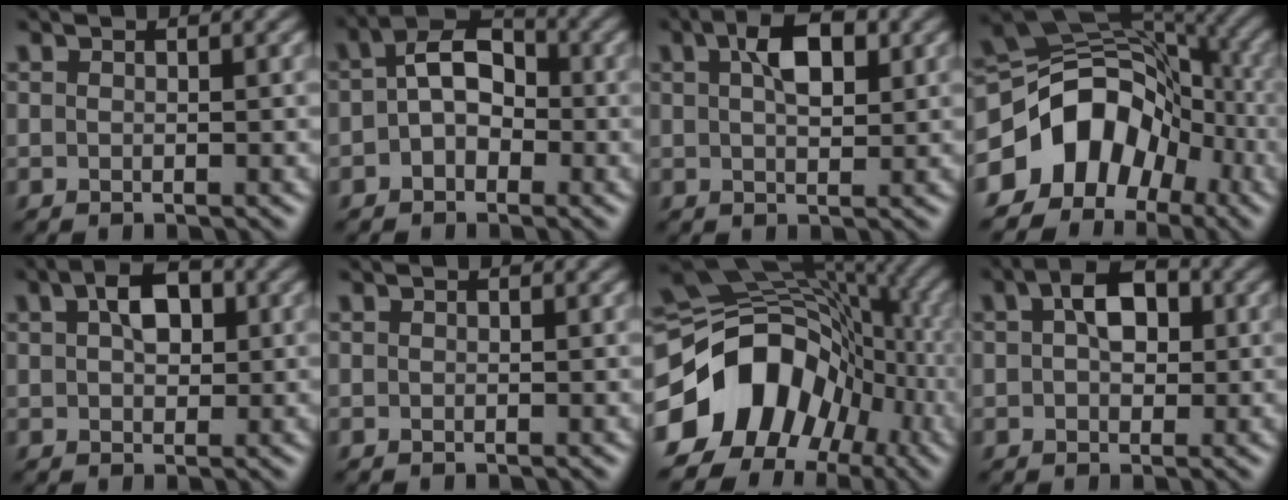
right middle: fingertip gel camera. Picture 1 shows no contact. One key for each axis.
{"total": 4.5, "fx": -0.2, "fy": 3.1, "fz": 3.2, "tx": -0.047, "ty": 0.009, "tz": -0.013}
{"total": 4.5, "fx": 1.5, "fy": 2.2, "fz": 3.6, "tx": -0.061, "ty": 0.010, "tz": 0.025}
{"total": 10.5, "fx": -4.7, "fy": 7.7, "fz": 5.5, "tx": -0.088, "ty": 0.015, "tz": -0.097}
{"total": 4.0, "fx": 1.1, "fy": 2.6, "fz": 2.8, "tx": -0.047, "ty": 0.011, "tz": 0.014}
{"total": 0.0}
{"total": 13.2, "fx": -4.4, "fy": 10.1, "fz": 7.3, "tx": -0.131, "ty": 0.007, "tz": -0.088}
{"total": 4.3, "fx": 1.0, "fy": 2.8, "fz": 3.1, "tx": -0.046, "ty": 0.011, "tz": 0.006}